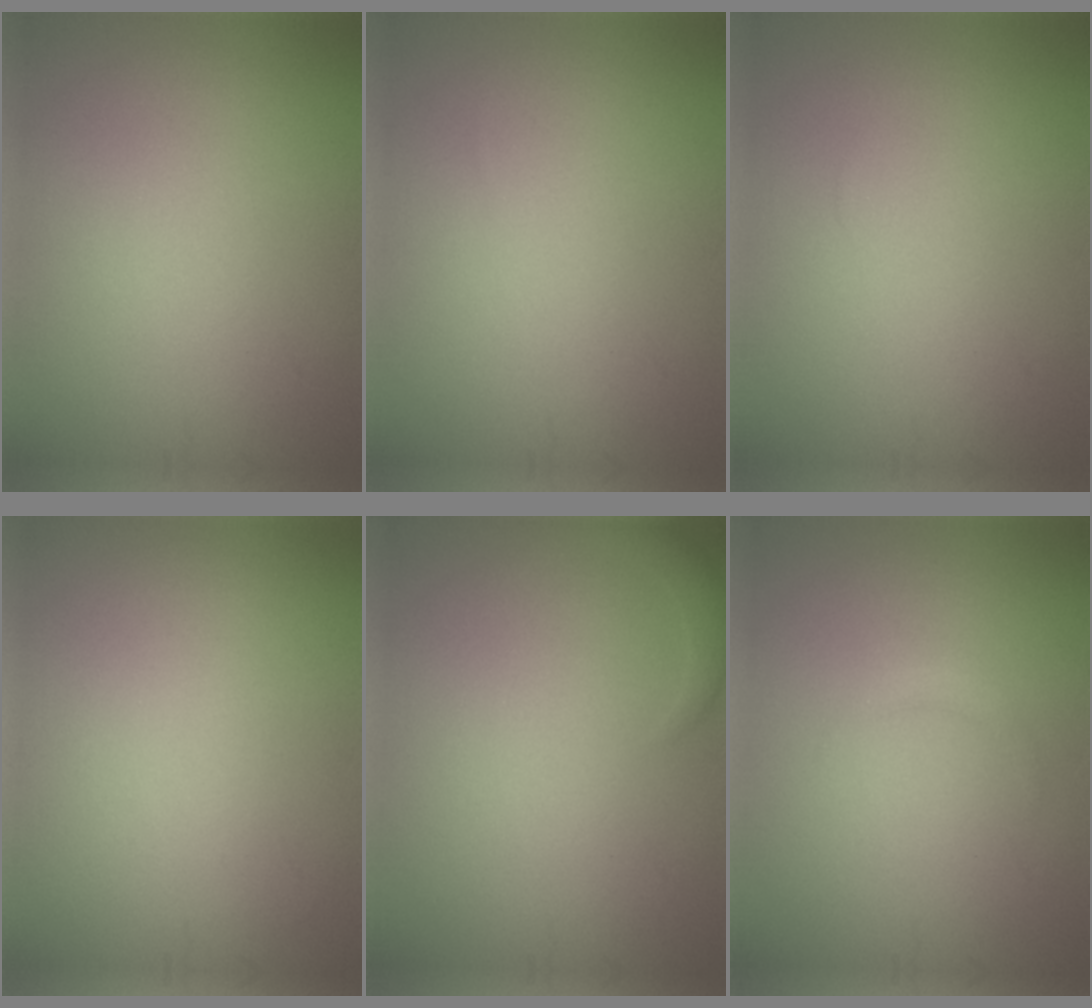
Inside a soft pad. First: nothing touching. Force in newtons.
{"total": 0.0}
{"total": 0.0}
{"total": 0.0}
{"total": 1.7, "press": 1.6, "slide": 0.2}
{"total": 0.8, "press": 0.8, "slide": 0.0}